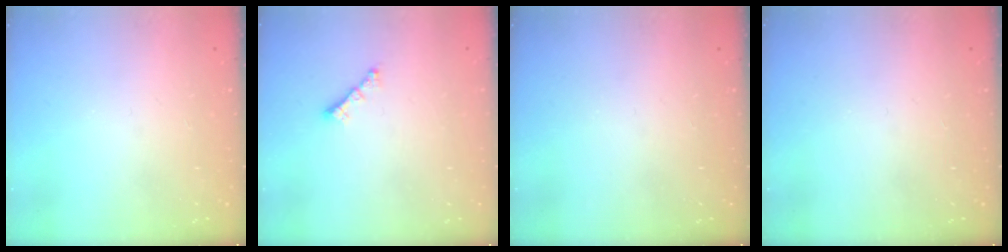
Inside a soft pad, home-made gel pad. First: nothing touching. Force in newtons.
{"total": 1.8, "press": 1.7, "slide": 0.5}
{"total": 0.0}
{"total": 0.0}